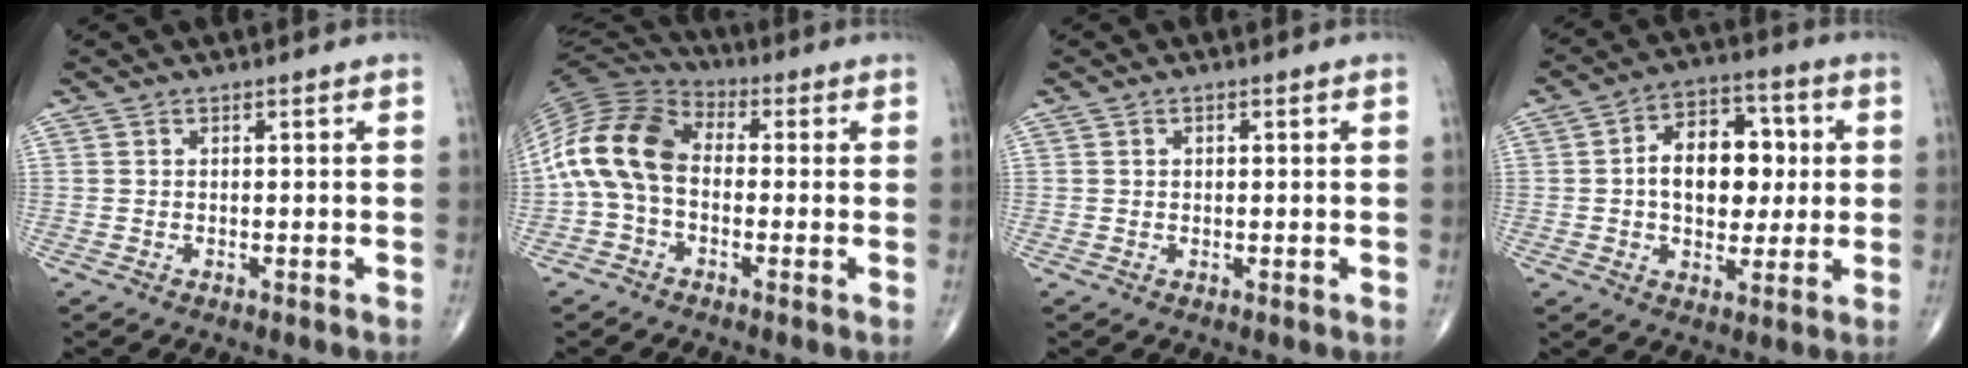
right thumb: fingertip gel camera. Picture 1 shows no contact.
{"total": 14.2, "force": [-0.8, 9.5, 10.6], "torque": [-0.213, 0.033, -0.028]}
{"total": 0.8, "force": [0.2, 0.6, 0.5], "torque": [-0.004, 0.000, 0.003]}
{"total": 13.9, "force": [1.1, 9.1, 10.4], "torque": [-0.118, 0.019, 0.014]}